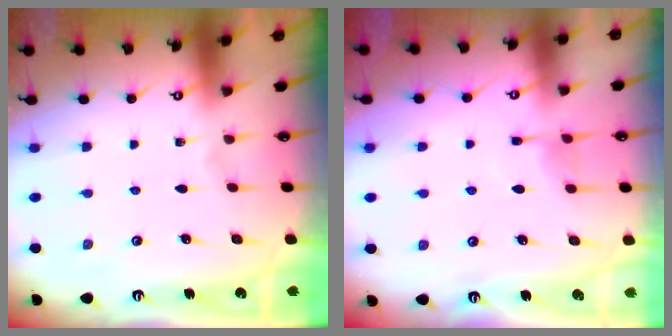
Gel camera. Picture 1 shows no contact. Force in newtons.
{"total": 6.0, "press": 6.0, "slide": 0.6}